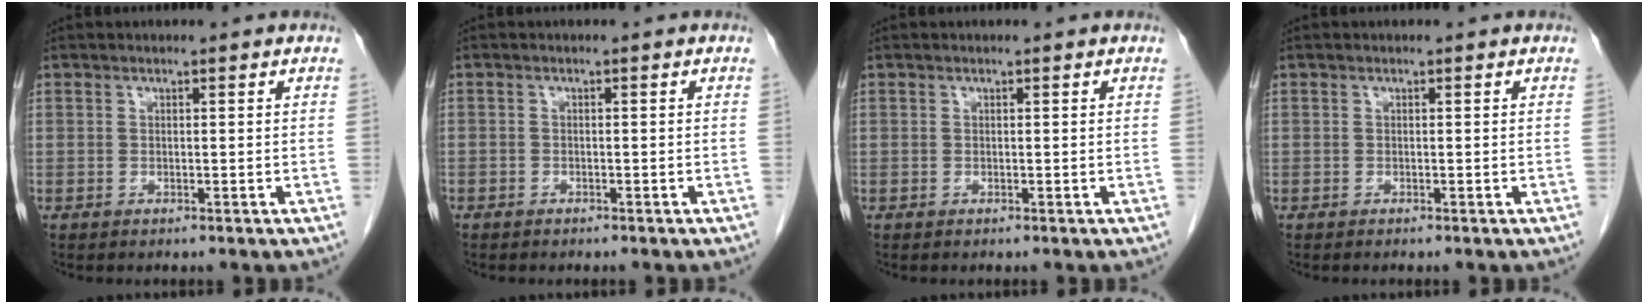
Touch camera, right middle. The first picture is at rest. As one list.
[{"total": 0.8, "force": [-0.6, 0.5, 0.1], "torque": [-0.004, 0.002, -0.009]}, {"total": 0.0}, {"total": 0.0}]